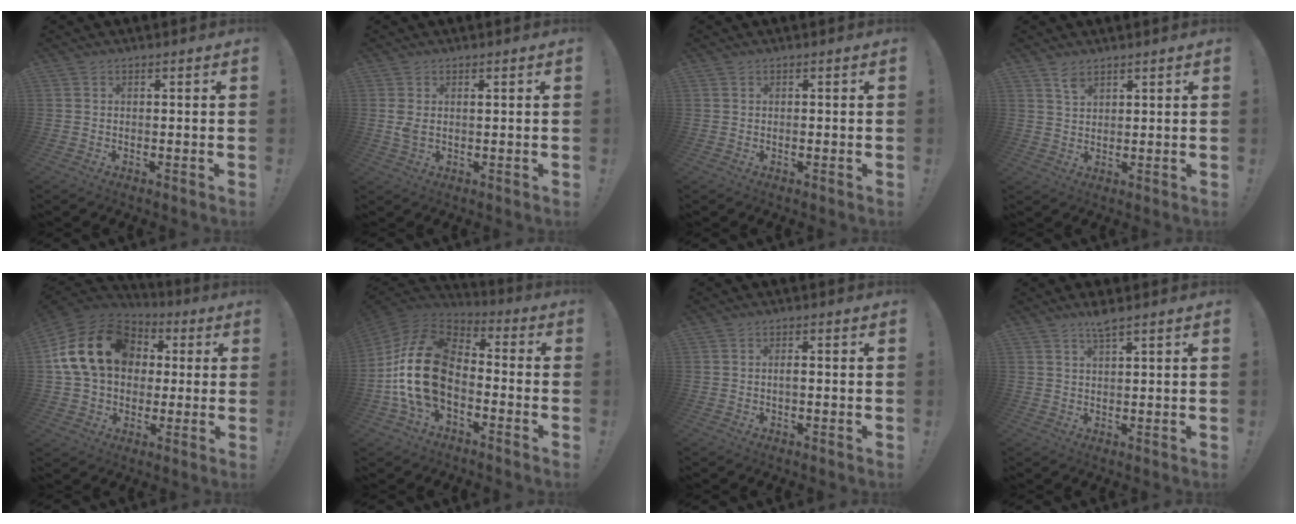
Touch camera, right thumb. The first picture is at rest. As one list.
[{"total": 2.2, "force": [0.7, 1.1, 1.8], "torque": [-0.036, 0.004, 0.011]}, {"total": 0.5, "force": [-0.4, 0.2, 0.2], "torque": [-0.001, 0.000, -0.009]}, {"total": 3.4, "force": [2.6, 1.7, 1.4], "torque": [-0.016, -0.020, 0.047]}, {"total": 21.5, "force": [5.1, 15.8, 13.6], "torque": [-0.248, 0.002, 0.102]}, {"total": 21.7, "force": [-3.0, 13.5, 16.8], "torque": [-0.339, 0.026, -0.044]}, {"total": 1.6, "force": [-0.5, 0.2, 1.5], "torque": [-0.034, 0.004, -0.009]}, {"total": 3.9, "force": [3.1, 0.3, 2.4], "torque": [-0.035, -0.012, 0.050]}]